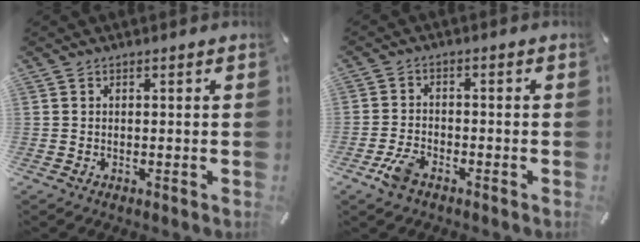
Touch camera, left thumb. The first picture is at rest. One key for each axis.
{"total": 5.0, "fx": -3.2, "fy": 2.7, "fz": 2.9, "tx": -0.070, "ty": 0.011, "tz": -0.063}